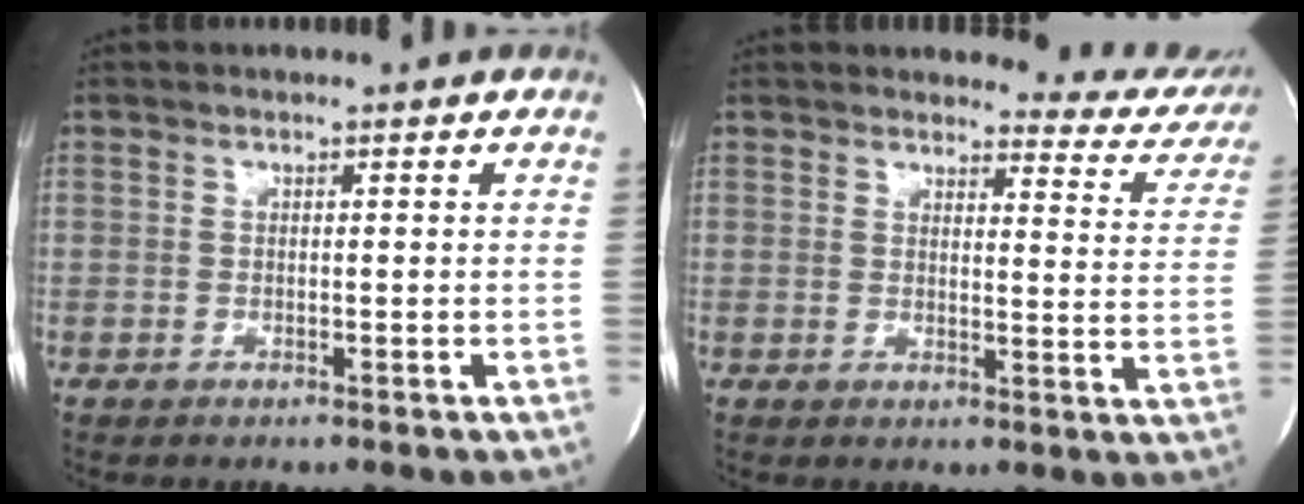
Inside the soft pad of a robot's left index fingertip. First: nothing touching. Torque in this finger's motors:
{"motor_torque": [0.64, -0.68, 0.38, 0.05]}